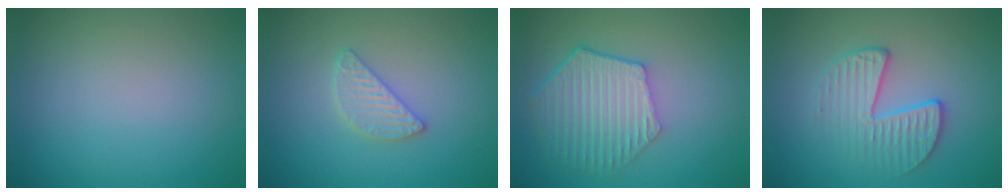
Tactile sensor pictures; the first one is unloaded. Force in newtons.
{"total": 2.4, "press": 2.3, "slide": 0.3}
{"total": 6.6, "press": 5.1, "slide": 4.2}
{"total": 3.5, "press": 2.9, "slide": 2.0}